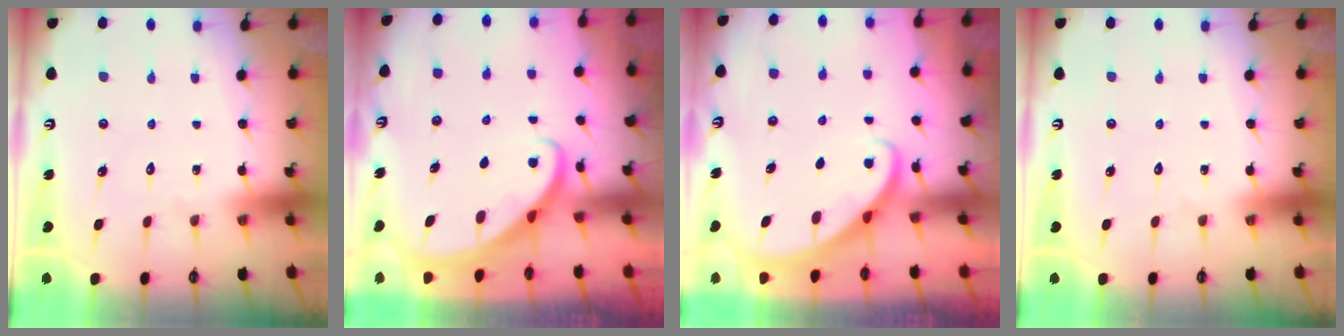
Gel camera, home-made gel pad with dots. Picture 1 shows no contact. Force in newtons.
{"total": 2.6, "press": 2.6, "slide": 0.3}
{"total": 2.8, "press": 2.8, "slide": 0.2}
{"total": 0.0}